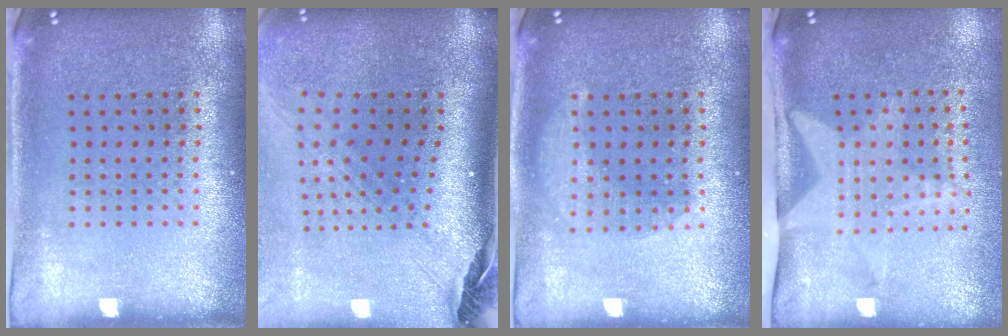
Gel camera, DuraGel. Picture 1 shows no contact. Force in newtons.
{"total": 3.0, "press": 2.1, "slide": 2.1}
{"total": 1.9, "press": 1.9, "slide": 0.3}
{"total": 1.9, "press": 1.5, "slide": 1.1}